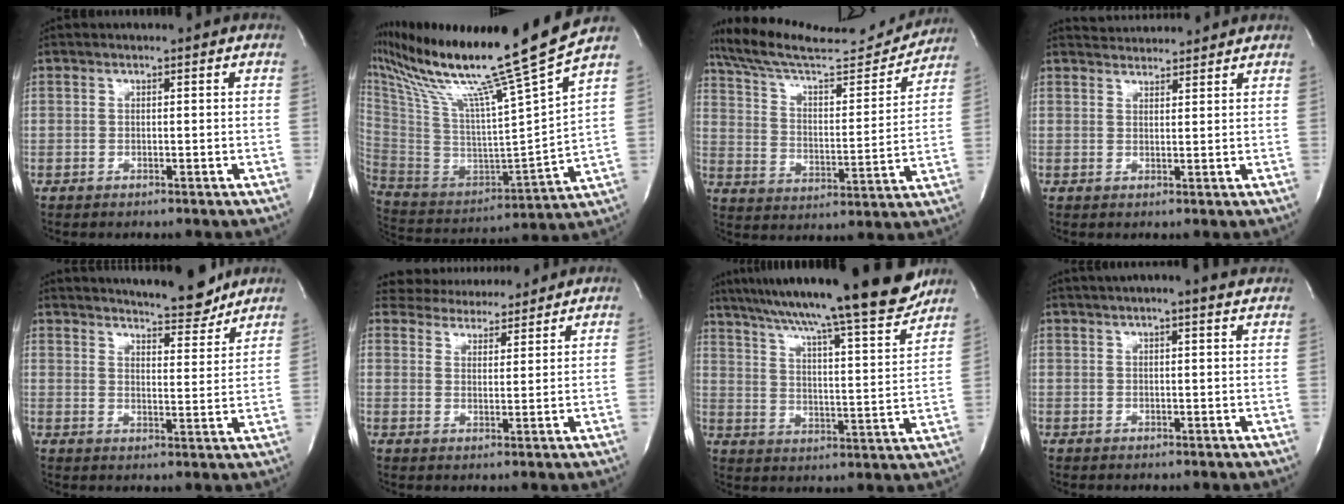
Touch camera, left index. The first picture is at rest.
{"total": 24.6, "force": [19.0, -3.2, 15.3], "torque": [-0.279, -0.059, 0.319]}
{"total": 19.1, "force": [18.0, 2.3, 6.1], "torque": [-0.103, -0.015, 0.273]}
{"total": 4.9, "force": [4.9, 0.5, 0.4], "torque": [-0.011, 0.022, 0.069]}
{"total": 9.4, "force": [8.9, 1.1, 3.1], "torque": [-0.045, -0.018, 0.118]}
{"total": 8.4, "force": [8.0, 2.2, 1.3], "torque": [-0.016, 0.008, 0.117]}
{"total": 22.8, "force": [19.2, 0.5, 12.3], "torque": [-0.200, -0.019, 0.279]}
{"total": 7.1, "force": [6.0, 0.5, 3.8], "torque": [-0.058, 0.019, 0.068]}